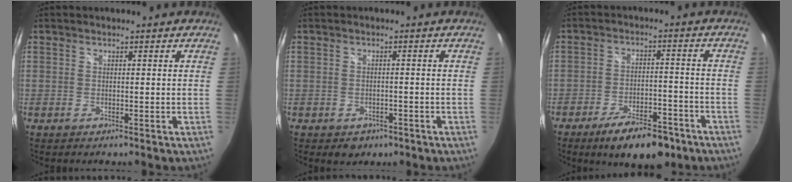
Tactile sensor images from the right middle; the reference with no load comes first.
{"total": 3.4, "force": [-1.7, 2.6, 1.3], "torque": [-0.033, -0.006, -0.016]}
{"total": 11.6, "force": [-8.2, 4.3, 6.9], "torque": [-0.127, -0.003, -0.120]}